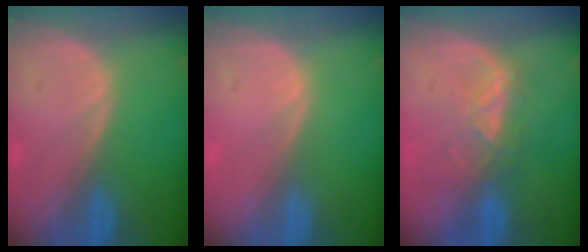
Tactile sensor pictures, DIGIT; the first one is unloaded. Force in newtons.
{"total": 0.0}
{"total": 3.8, "press": 3.8, "slide": 0.6}